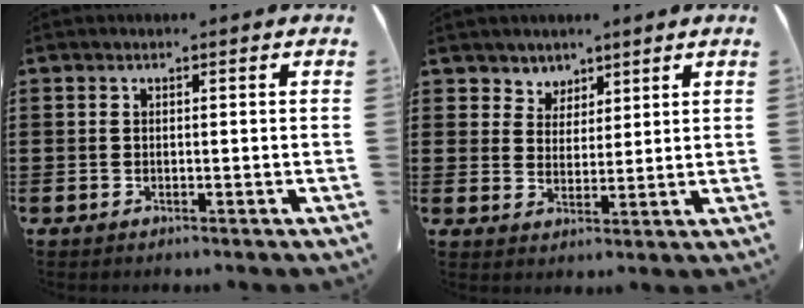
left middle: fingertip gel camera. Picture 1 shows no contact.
{"total": 3.7, "force": [3.0, 2.2, -0.3], "torque": [-0.014, -0.001, 0.057]}